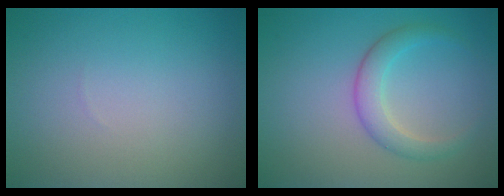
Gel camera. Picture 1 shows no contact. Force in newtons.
{"total": 2.7, "press": 2.7, "slide": 0.1}